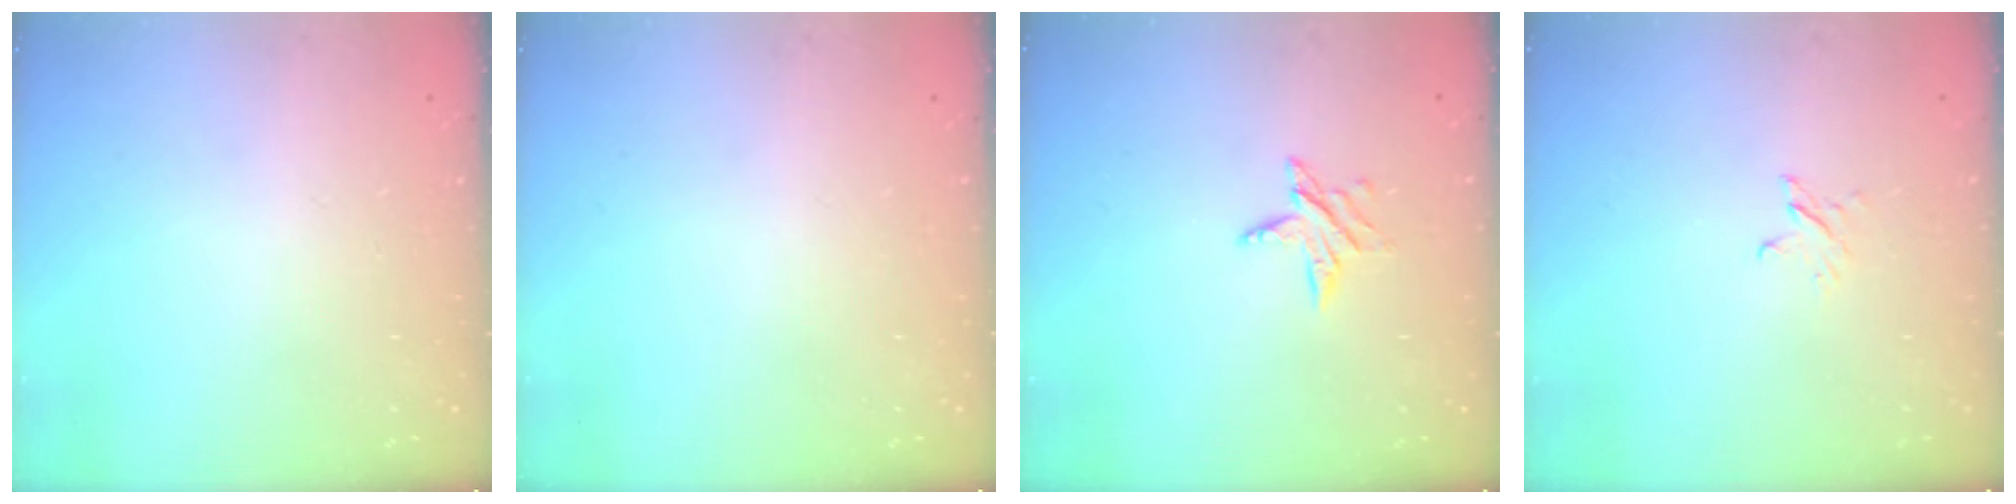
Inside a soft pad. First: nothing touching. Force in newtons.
{"total": 0.0}
{"total": 6.1, "press": 6.1, "slide": 0.7}
{"total": 2.3, "press": 2.3, "slide": 0.3}